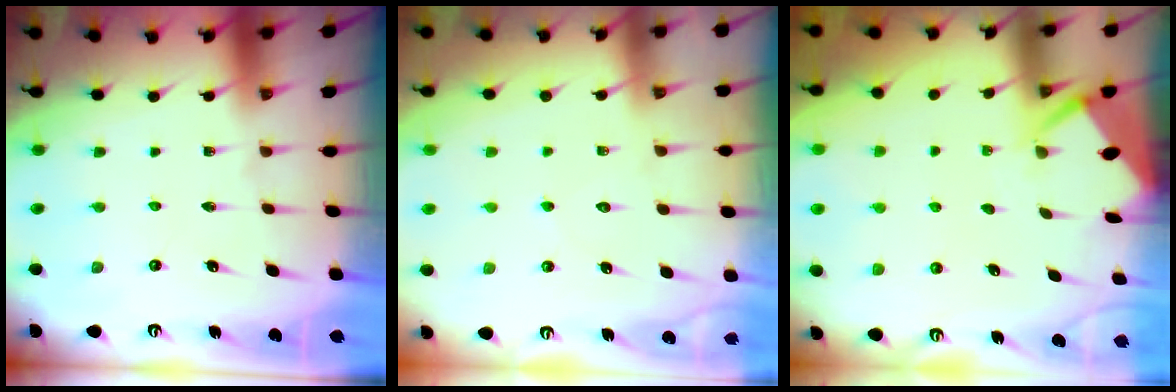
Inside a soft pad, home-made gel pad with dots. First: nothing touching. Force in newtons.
{"total": 3.9, "press": 3.9, "slide": 0.4}
{"total": 2.5, "press": 2.5, "slide": 0.4}